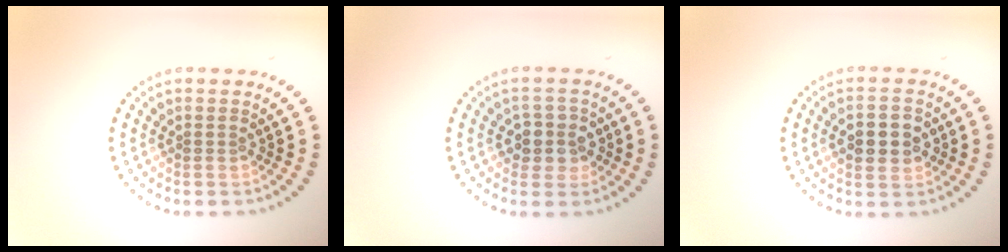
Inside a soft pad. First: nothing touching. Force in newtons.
{"total": 2.8, "press": 2.6, "slide": 1.0}
{"total": 4.6, "press": 4.6, "slide": 0.2}